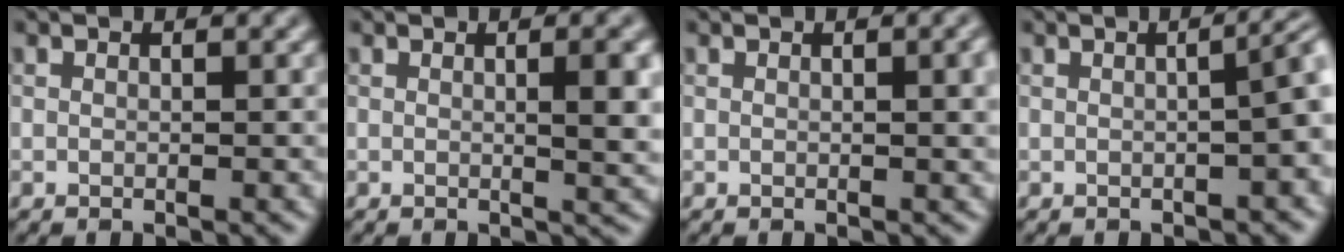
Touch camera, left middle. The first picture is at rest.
{"total": 4.0, "force": [0.5, 1.0, 3.8], "torque": [-0.043, 0.006, 0.005]}
{"total": 2.7, "force": [0.5, 0.8, 2.5], "torque": [-0.026, 0.005, 0.004]}
{"total": 4.6, "force": [-0.1, 1.9, 4.2], "torque": [-0.022, 0.013, -0.002]}